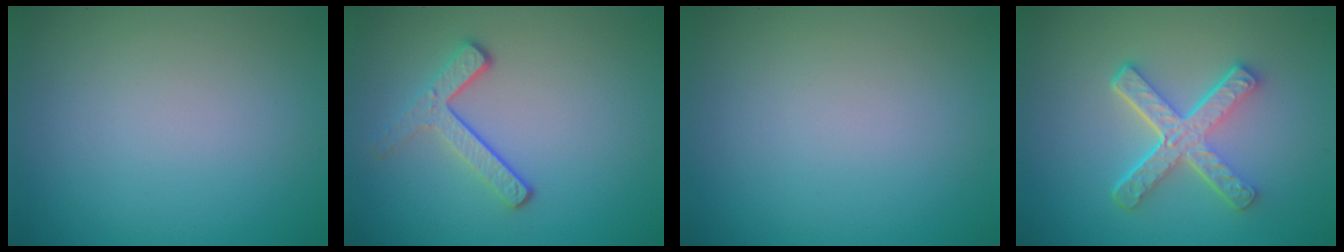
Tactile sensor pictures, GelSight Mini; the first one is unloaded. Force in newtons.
{"total": 3.0, "press": 2.2, "slide": 2.0}
{"total": 0.0}
{"total": 5.3, "press": 3.7, "slide": 3.8}